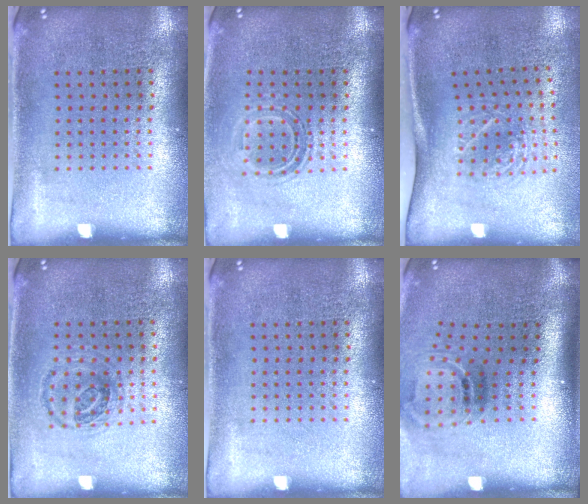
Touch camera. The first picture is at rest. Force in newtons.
{"total": 1.5, "press": 1.2, "slide": 1.0}
{"total": 1.8, "press": 1.3, "slide": 1.4}
{"total": 1.0, "press": 0.9, "slide": 0.3}
{"total": 0.0}
{"total": 1.7, "press": 1.0, "slide": 1.3}